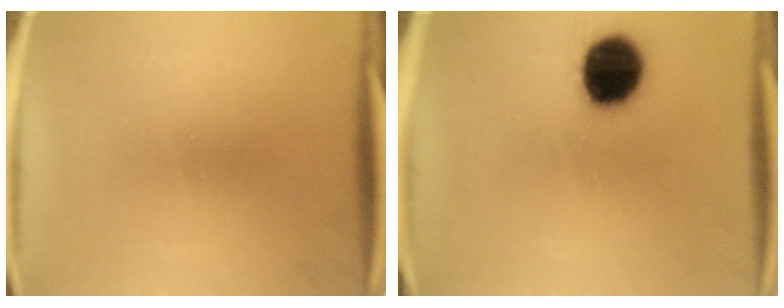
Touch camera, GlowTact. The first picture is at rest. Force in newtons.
{"total": 15.1}